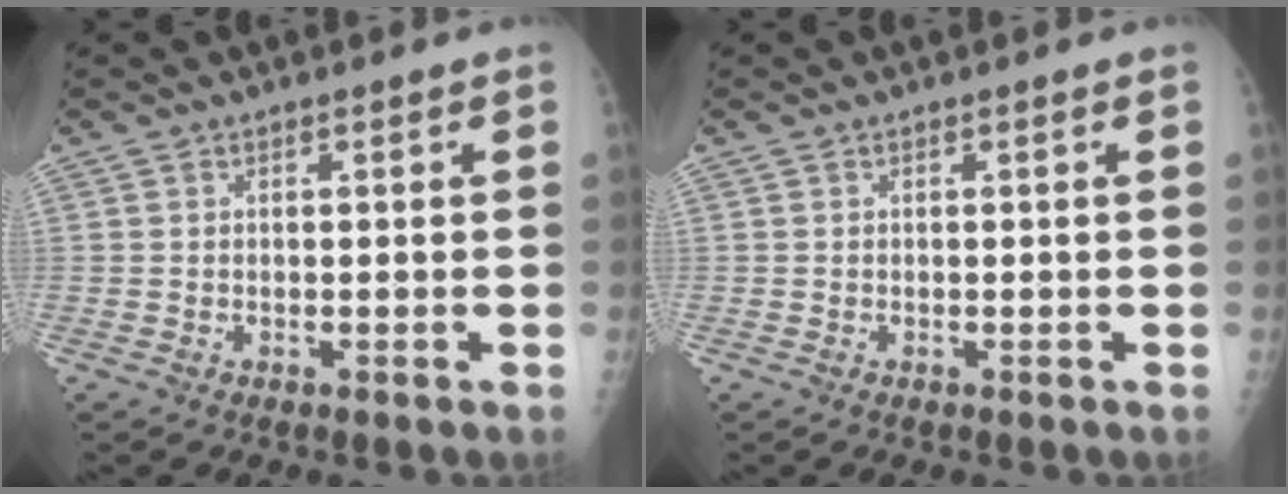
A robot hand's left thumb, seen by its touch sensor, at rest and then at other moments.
{"total": 0.0}